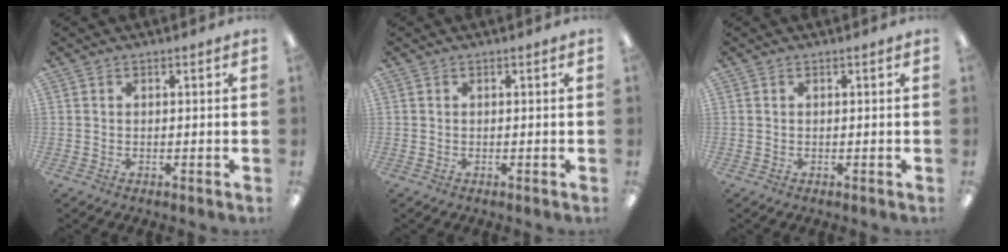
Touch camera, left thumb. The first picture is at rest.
{"total": 0.0}
{"total": 0.0}